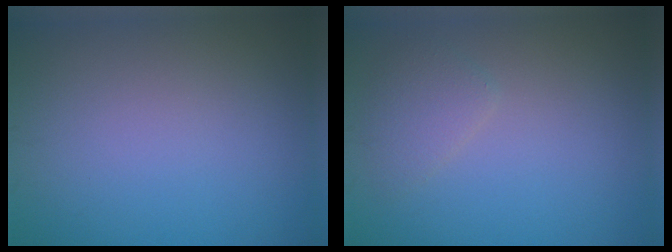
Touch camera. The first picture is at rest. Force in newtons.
{"total": 1.7, "press": 1.7, "slide": 0.2}